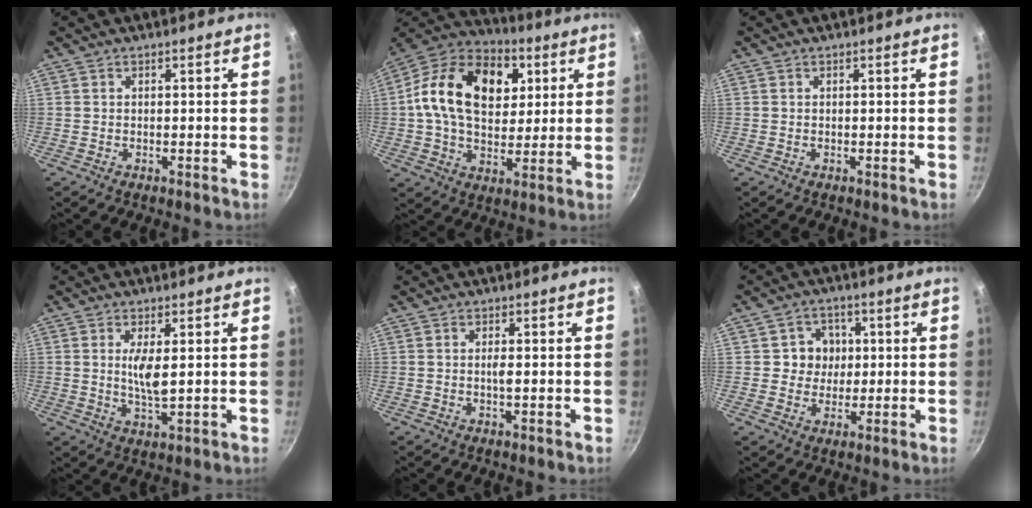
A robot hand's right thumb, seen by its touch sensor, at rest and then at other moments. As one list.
[{"total": 21.7, "force": [5.2, 14.7, 15.0], "torque": [-0.225, 0.011, 0.070]}, {"total": 0.0}, {"total": 4.8, "force": [1.1, 1.3, 4.5], "torque": [-0.086, -0.015, 0.025]}, {"total": 1.0, "force": [0.1, 0.0, 1.0], "torque": [-0.020, -0.001, 0.002]}, {"total": 5.5, "force": [0.8, 5.3, 1.3], "torque": [0.018, 0.001, 0.006]}]